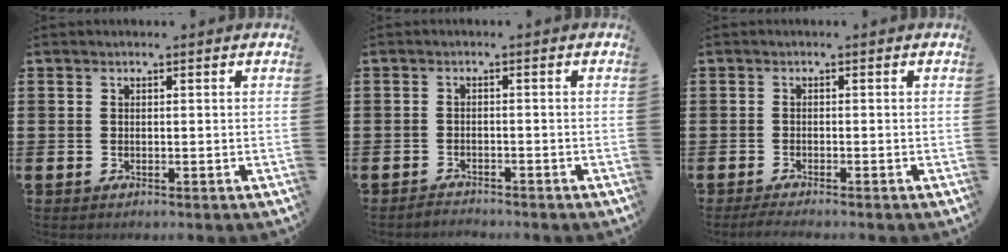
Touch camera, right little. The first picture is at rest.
{"total": 1.3, "force": [-1.3, 0.0, -0.2], "torque": [-0.002, 0.003, -0.029]}
{"total": 1.1, "force": [-0.8, 0.0, 0.8], "torque": [-0.011, -0.002, -0.015]}